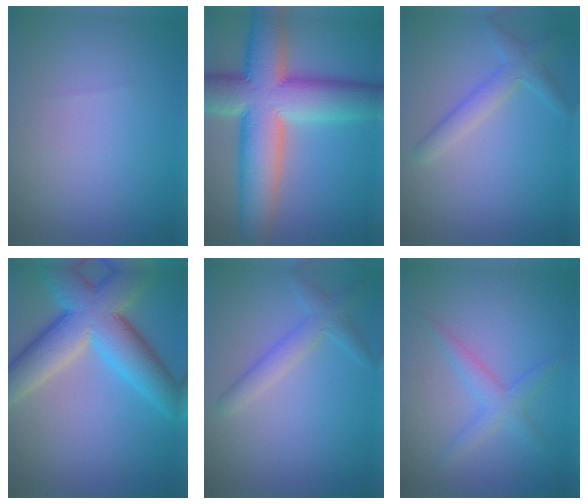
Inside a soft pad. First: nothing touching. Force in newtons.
{"total": 13.4, "press": 13.3, "slide": 0.9}
{"total": 2.5, "press": 2.5, "slide": 0.2}
{"total": 8.9, "press": 8.8, "slide": 0.8}
{"total": 2.5, "press": 2.5, "slide": 0.2}
{"total": 2.3, "press": 2.3, "slide": 0.2}